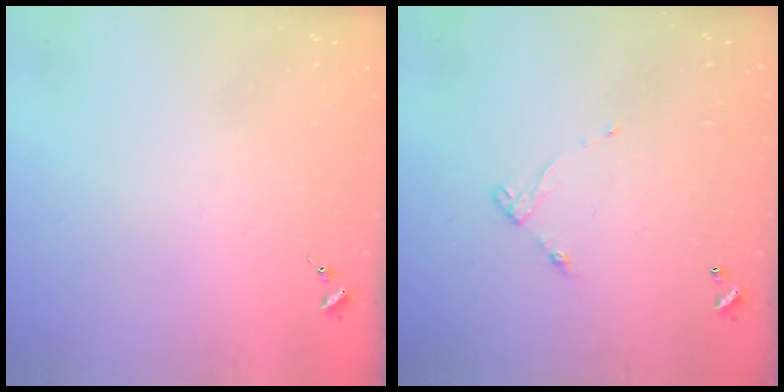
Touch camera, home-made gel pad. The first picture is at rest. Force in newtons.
{"total": 4.2, "press": 4.2, "slide": 0.2}